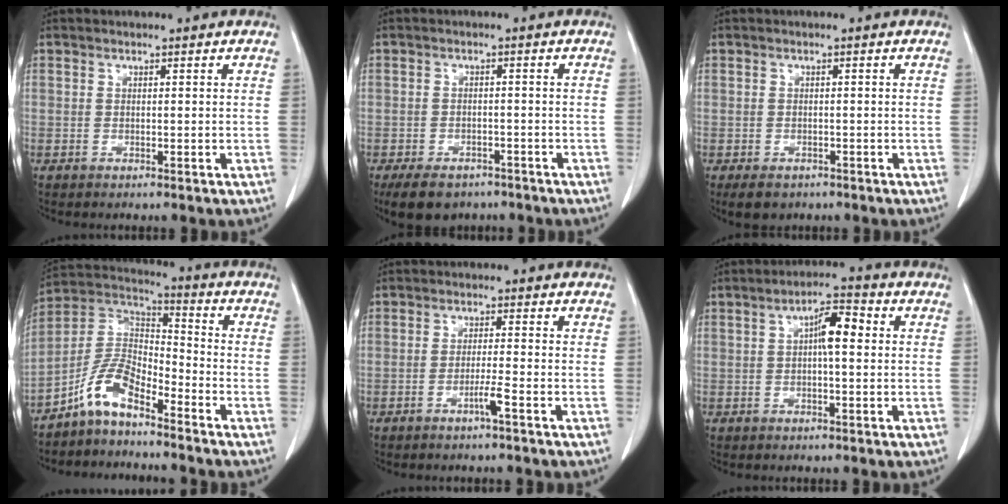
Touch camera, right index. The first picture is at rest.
{"total": 7.2, "force": [-5.3, 4.2, 2.4], "torque": [-0.030, 0.002, -0.079]}
{"total": 3.5, "force": [-2.3, 2.4, 1.2], "torque": [-0.011, -0.001, -0.028]}
{"total": 8.3, "force": [-6.0, 3.0, 4.9], "torque": [-0.107, 0.026, -0.125]}
{"total": 2.5, "force": [-1.5, -0.5, 2.0], "torque": [-0.038, -0.002, -0.030]}
{"total": 5.5, "force": [0.9, 1.3, 5.3], "torque": [-0.088, 0.019, 0.011]}